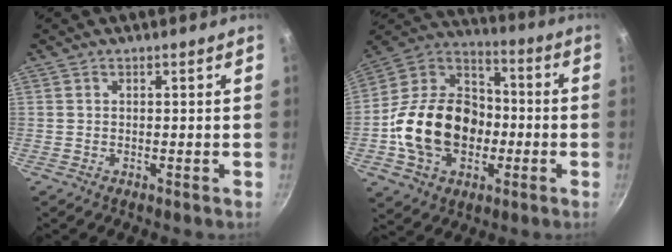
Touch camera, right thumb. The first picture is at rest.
{"total": 21.7, "force": [-3.9, 16.2, 13.9], "torque": [-0.214, 0.048, -0.072]}